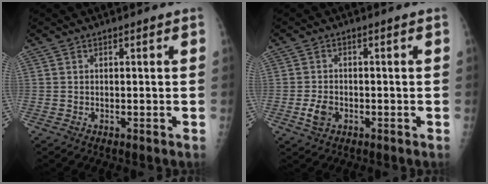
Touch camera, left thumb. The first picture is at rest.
{"total": 3.5, "force": [-1.3, 2.3, 2.3], "torque": [-0.042, 0.007, -0.023]}